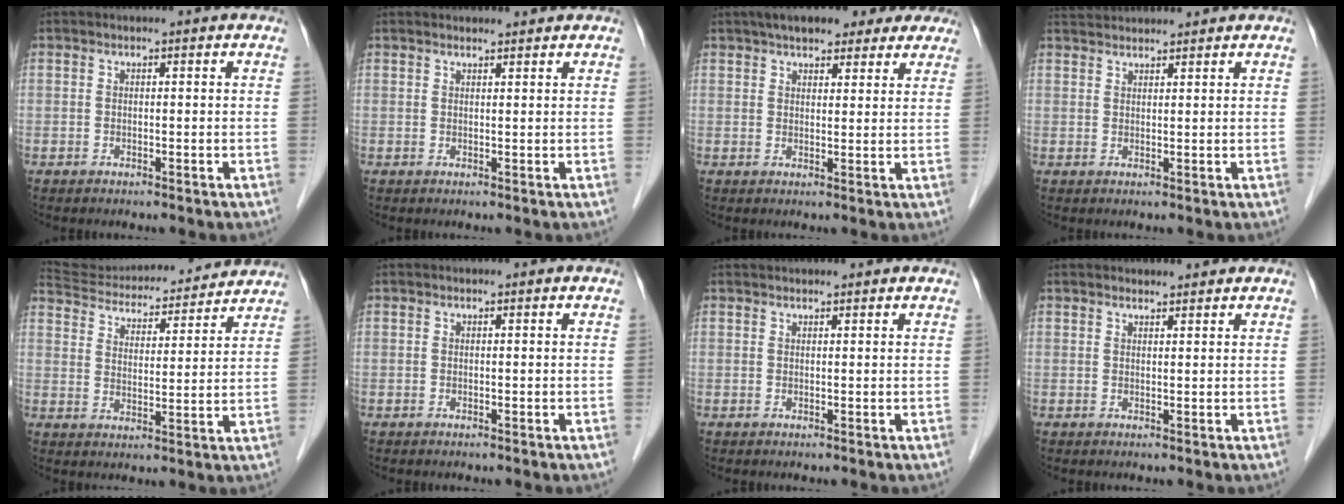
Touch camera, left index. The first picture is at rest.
{"total": 1.9, "force": [1.8, 0.1, 0.2], "torque": [-0.009, 0.009, 0.029]}
{"total": 11.6, "force": [9.3, 4.2, 5.5], "torque": [-0.060, 0.036, 0.120]}
{"total": 5.1, "force": [5.0, 0.4, 1.1], "torque": [-0.021, 0.039, 0.085]}
{"total": 20.0, "force": [18.9, 3.8, 5.2], "torque": [-0.092, 0.019, 0.270]}
{"total": 0.0}
{"total": 4.0, "force": [3.9, 0.4, 1.0], "torque": [-0.012, 0.032, 0.048]}
{"total": 2.1, "force": [2.1, 0.2, 0.2], "torque": [-0.010, 0.010, 0.032]}